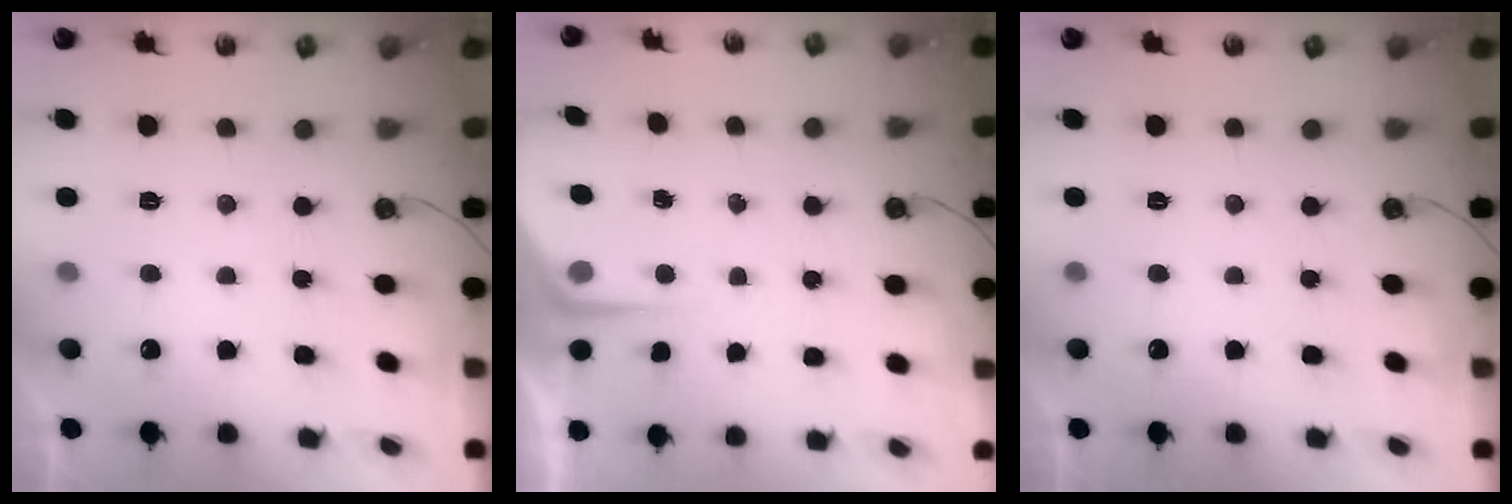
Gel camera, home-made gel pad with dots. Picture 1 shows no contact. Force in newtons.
{"total": 3.1, "press": 3.0, "slide": 0.4}
{"total": 0.0}